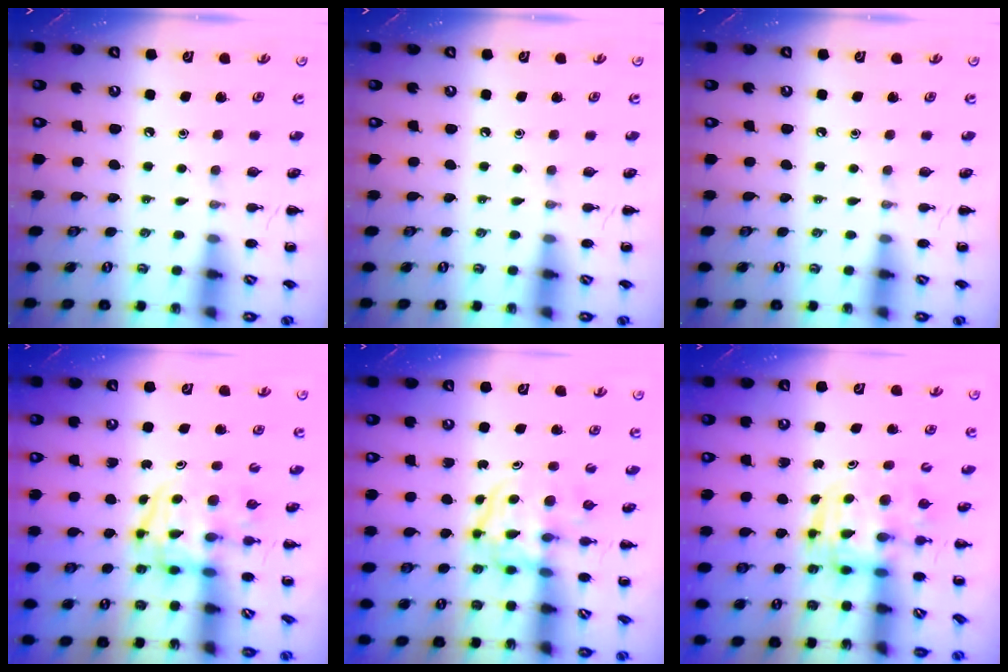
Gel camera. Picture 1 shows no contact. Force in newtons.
{"total": 0.0}
{"total": 0.0}
{"total": 3.8, "press": 3.7, "slide": 0.6}
{"total": 3.9, "press": 3.9, "slide": 0.4}
{"total": 3.2, "press": 3.2, "slide": 0.7}